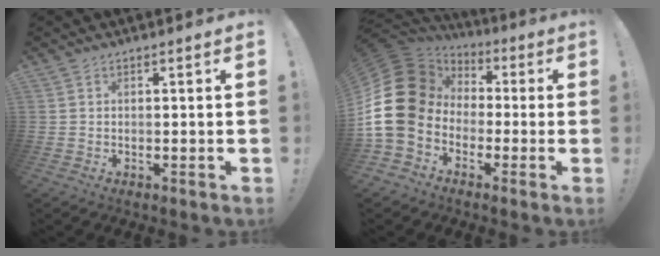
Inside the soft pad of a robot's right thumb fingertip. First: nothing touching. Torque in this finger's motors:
{"motor_torque": [2.68, 2.33, 1.82, -0.95, 0.52]}